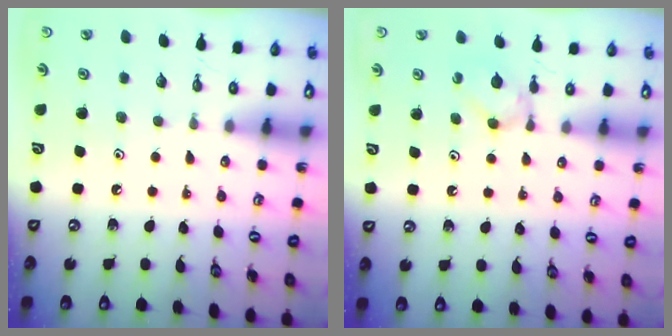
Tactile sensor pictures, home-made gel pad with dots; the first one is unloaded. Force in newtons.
{"total": 3.0, "press": 2.9, "slide": 0.5}